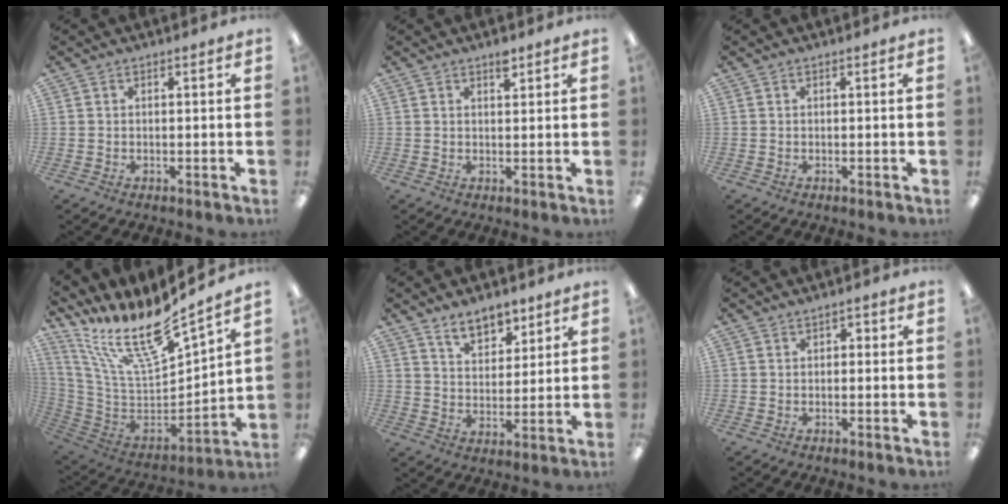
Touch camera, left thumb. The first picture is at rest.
{"total": 2.5, "force": [1.8, 1.0, 1.4], "torque": [-0.006, -0.010, 0.028]}
{"total": 0.0}
{"total": 19.2, "force": [13.9, 5.0, 12.3], "torque": [-0.232, -0.103, 0.236]}
{"total": 8.3, "force": [6.4, 4.3, 3.1], "torque": [-0.041, -0.029, 0.115]}
{"total": 1.2, "force": [0.0, 1.0, 0.7], "torque": [-0.012, 0.006, -0.002]}